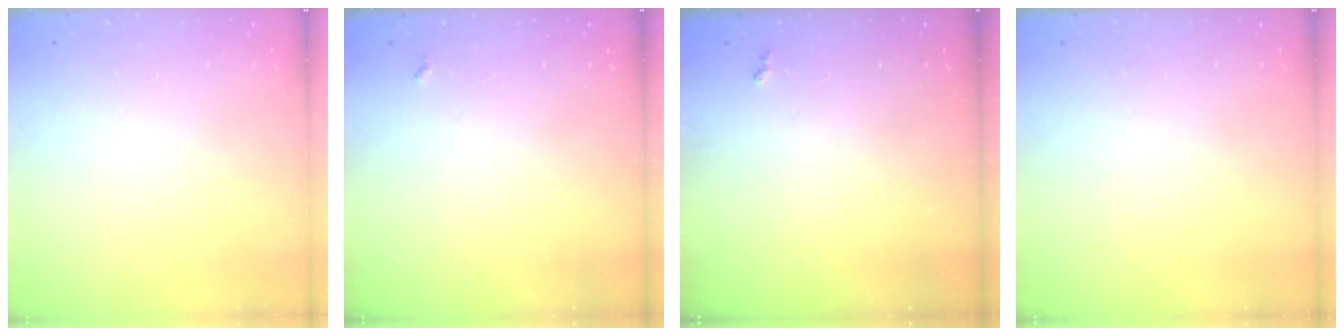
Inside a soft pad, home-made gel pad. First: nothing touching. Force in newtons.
{"total": 1.9, "press": 1.9, "slide": 0.3}
{"total": 2.3, "press": 2.3, "slide": 0.5}
{"total": 0.0}